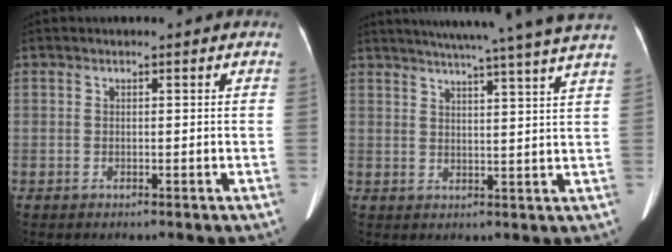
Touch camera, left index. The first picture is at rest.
{"total": 18.5, "force": [16.0, -1.9, 9.2], "torque": [-0.148, -0.016, 0.199]}